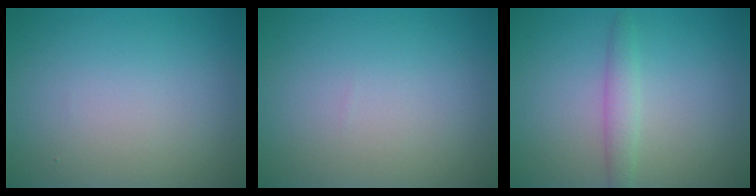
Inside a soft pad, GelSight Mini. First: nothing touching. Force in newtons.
{"total": 0.0}
{"total": 1.9, "press": 1.9, "slide": 0.2}